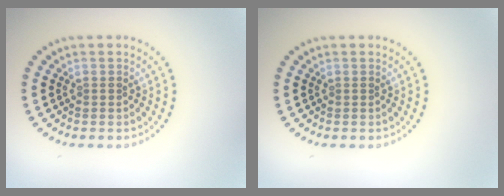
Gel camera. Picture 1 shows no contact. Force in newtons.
{"total": 0.0}